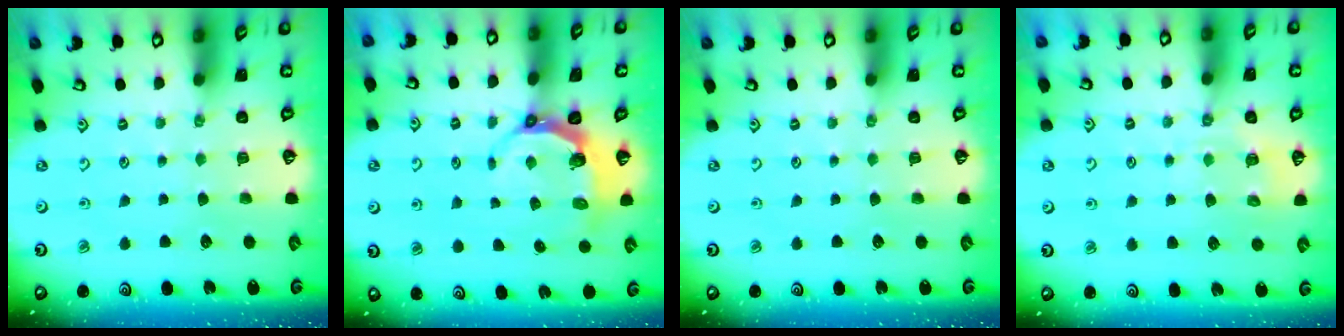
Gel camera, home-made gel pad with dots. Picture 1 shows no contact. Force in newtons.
{"total": 5.5, "press": 4.4, "slide": 3.3}
{"total": 0.0}
{"total": 6.2, "press": 6.1, "slide": 1.0}